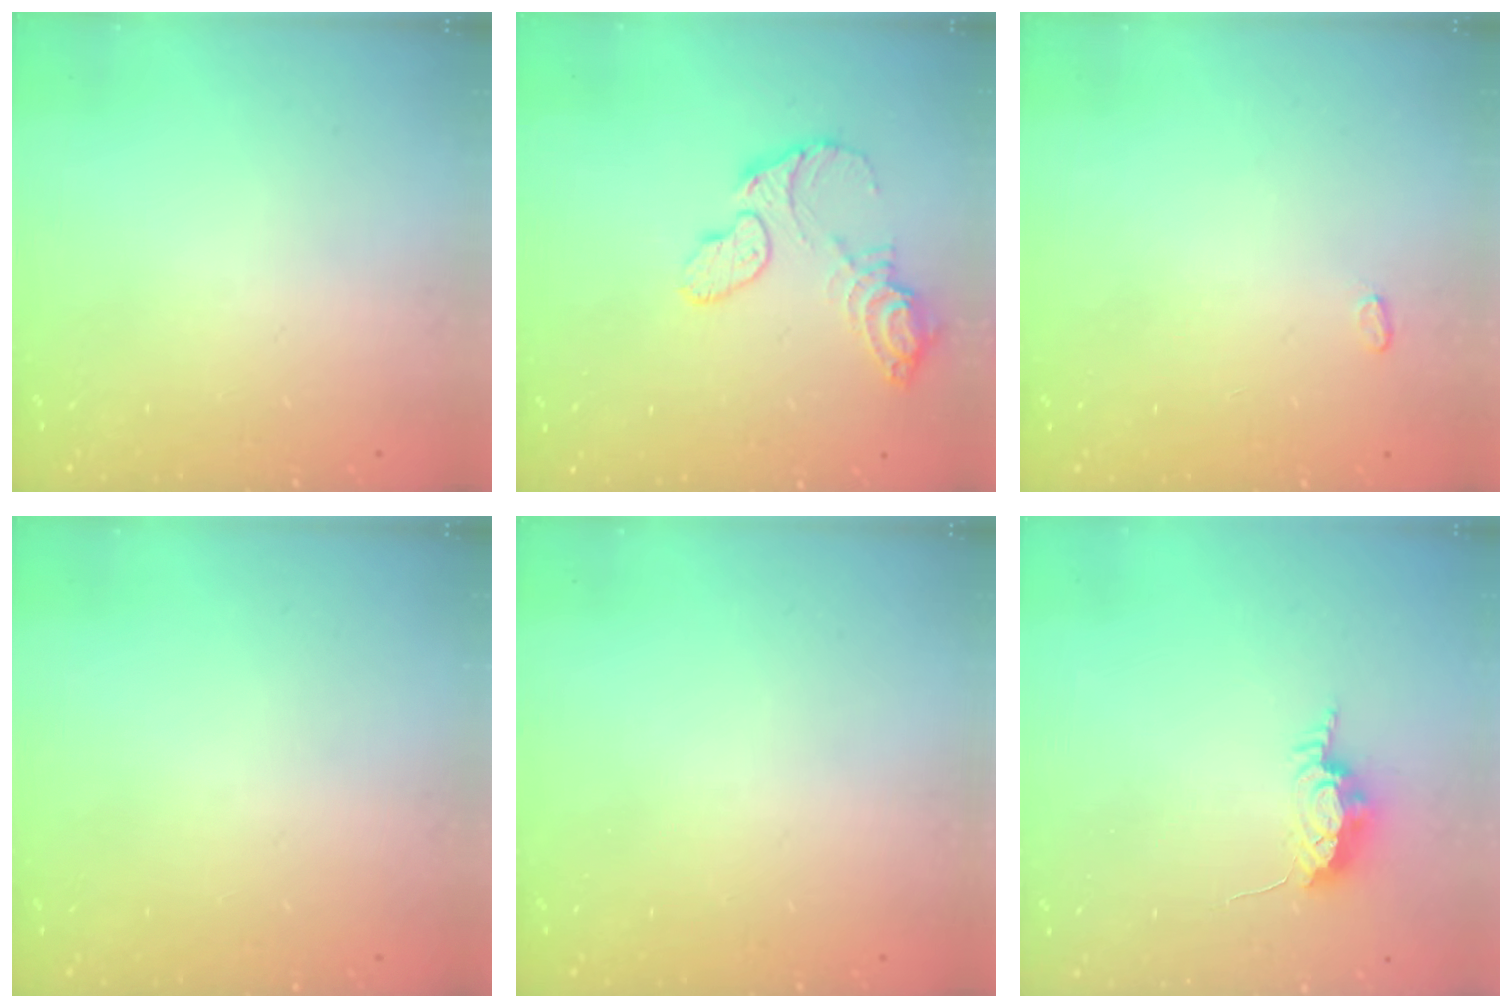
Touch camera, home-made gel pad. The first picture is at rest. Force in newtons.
{"total": 11.6, "press": 11.5, "slide": 0.8}
{"total": 2.8, "press": 2.8, "slide": 0.4}
{"total": 0.0}
{"total": 0.0}
{"total": 6.6, "press": 6.6, "slide": 0.3}